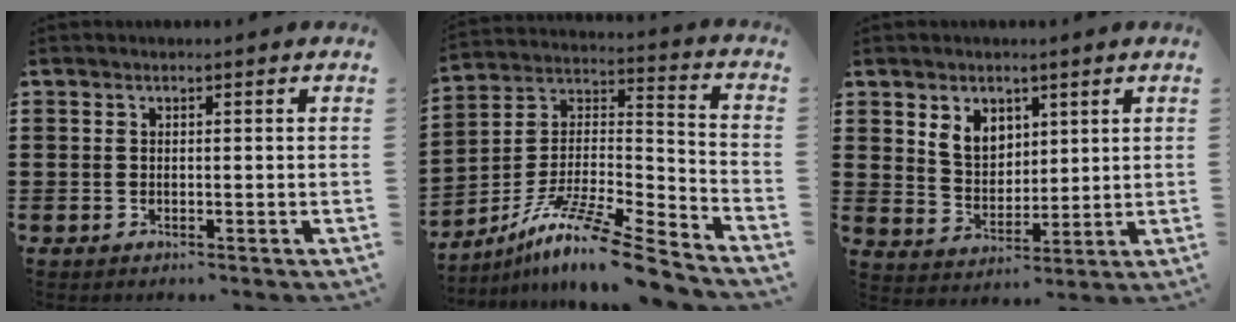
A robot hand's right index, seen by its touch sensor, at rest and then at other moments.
{"total": 11.8, "force": [-9.4, 0.7, 7.0], "torque": [-0.121, 0.012, -0.182]}
{"total": 5.5, "force": [3.0, 4.1, 2.1], "torque": [-0.060, 0.015, 0.055]}